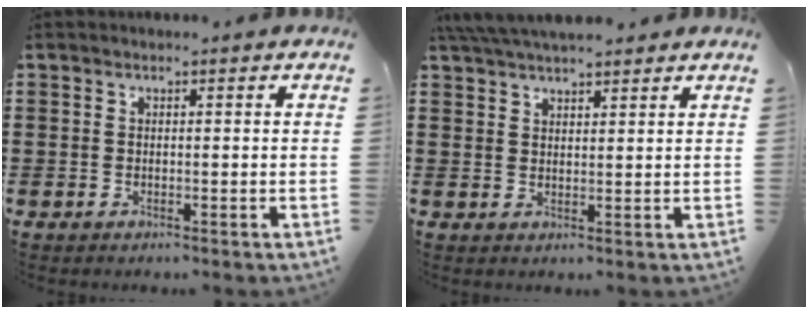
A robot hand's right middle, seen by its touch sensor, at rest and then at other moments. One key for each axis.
{"total": 4.2, "fx": 3.9, "fy": 0.4, "fz": 1.5, "tx": -0.039, "ty": -0.001, "tz": 0.073}